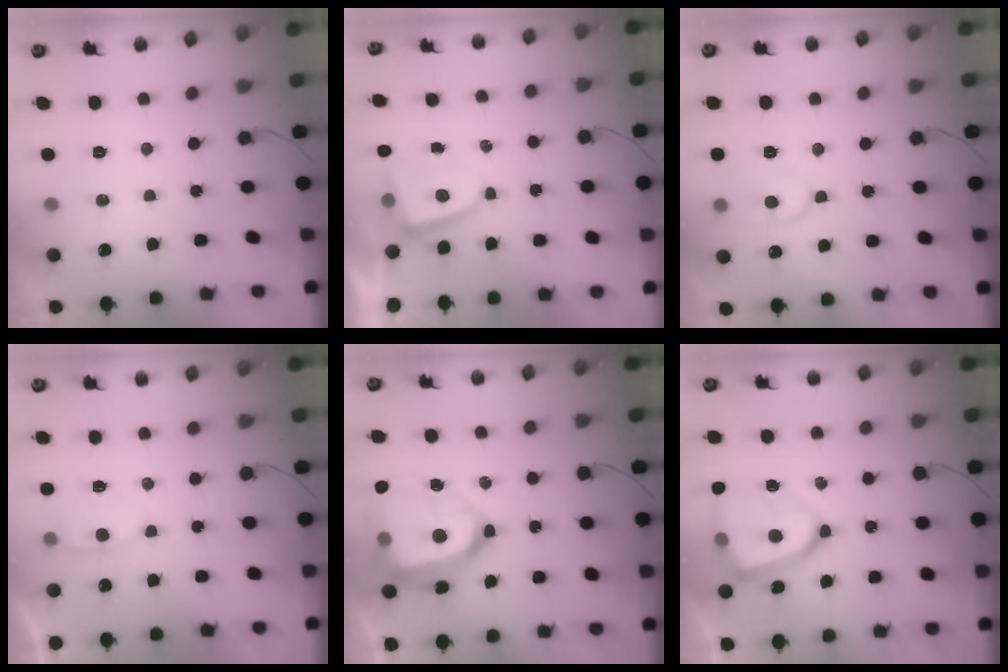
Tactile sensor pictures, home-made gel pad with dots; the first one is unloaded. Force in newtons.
{"total": 2.0, "press": 1.9, "slide": 0.3}
{"total": 9.3, "press": 9.2, "slide": 0.8}
{"total": 4.2, "press": 4.2, "slide": 0.4}
{"total": 23.4, "press": 23.3, "slide": 1.9}
{"total": 16.5, "press": 16.5, "slide": 1.5}